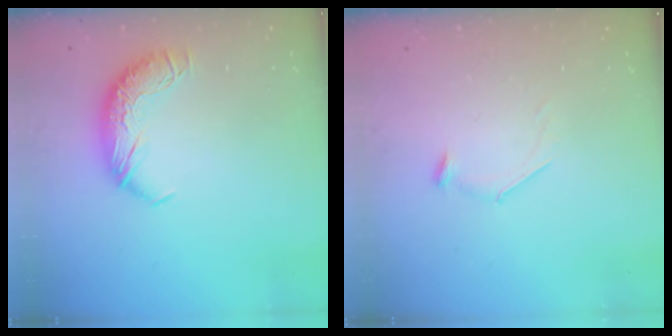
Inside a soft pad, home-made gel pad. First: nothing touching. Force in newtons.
{"total": 8.1, "press": 8.1, "slide": 0.7}